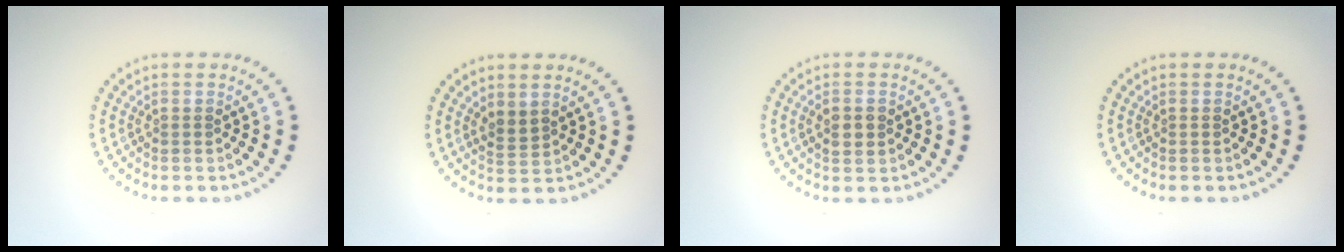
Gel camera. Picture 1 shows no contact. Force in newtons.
{"total": 1.5, "press": 1.2, "slide": 0.9}
{"total": 1.8, "press": 1.8, "slide": 0.0}
{"total": 0.0}